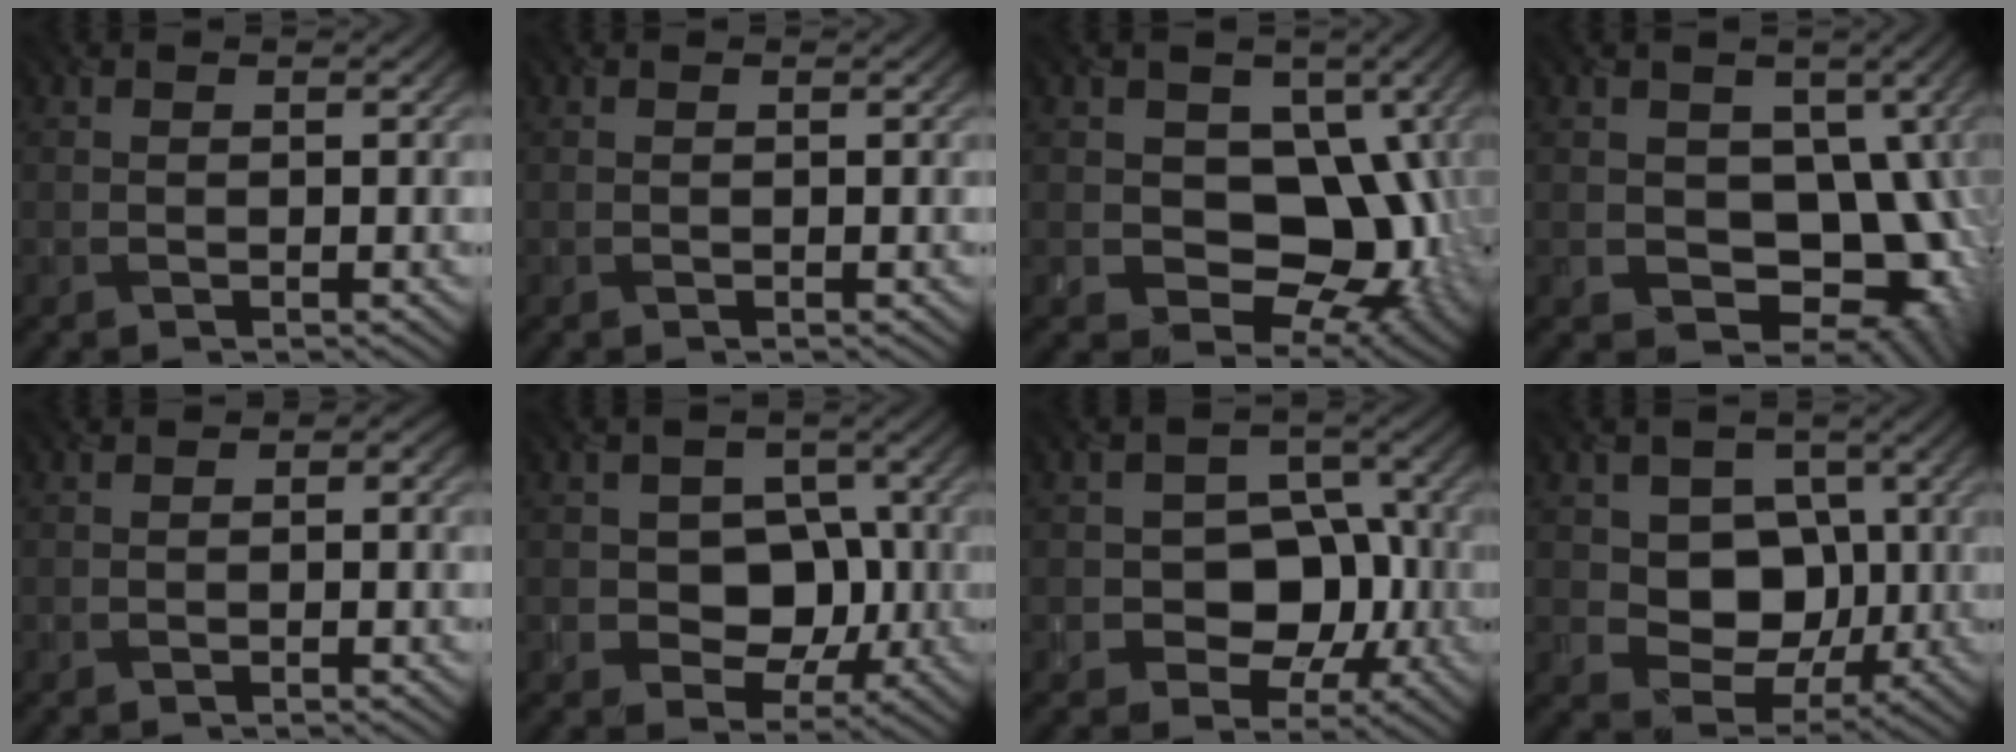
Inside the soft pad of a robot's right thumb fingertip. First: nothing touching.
{"total": 0.0}
{"total": 12.0, "force": [-0.2, 9.1, 7.7], "torque": [-0.099, -0.029, 0.000]}
{"total": 11.3, "force": [-1.2, 8.6, 7.2], "torque": [-0.080, -0.036, -0.012]}
{"total": 2.0, "force": [-0.2, 1.6, 1.2], "torque": [-0.009, -0.002, 0.004]}
{"total": 5.8, "force": [-1.1, 5.2, 2.5], "torque": [-0.031, -0.010, -0.032]}
{"total": 7.0, "force": [-2.1, 5.8, 3.3], "torque": [-0.036, -0.008, -0.046]}
{"total": 6.2, "force": [0.2, 5.7, 2.4], "torque": [-0.051, -0.015, -0.007]}